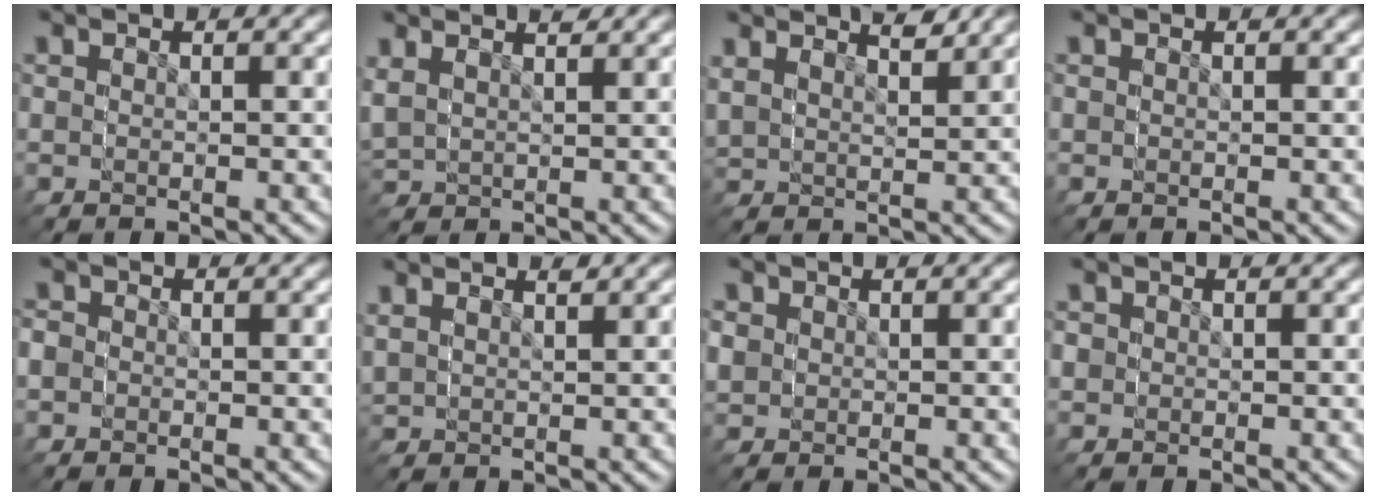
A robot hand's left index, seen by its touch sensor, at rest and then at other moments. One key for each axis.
{"total": 2.2, "fx": 1.2, "fy": 1.8, "fz": 0.4, "tx": -0.032, "ty": -0.005, "tz": 0.028}
{"total": 3.2, "fx": 2.8, "fy": 0.4, "fz": -1.4, "tx": -0.008, "ty": 0.007, "tz": 0.047}
{"total": 0.0}
{"total": 1.9, "fx": -0.1, "fy": 1.8, "fz": -0.6, "tx": -0.001, "ty": -0.024, "tz": 0.002}
{"total": 1.3, "fx": 1.0, "fy": 0.8, "fz": -0.3, "tx": -0.007, "ty": 0.000, "tz": 0.021}
{"total": 3.0, "fx": 0.5, "fy": 2.9, "fz": -0.2, "tx": -0.006, "ty": -0.021, "tz": 0.013}
{"total": 2.2, "fx": 0.3, "fy": 2.2, "fz": 0.1, "tx": -0.004, "ty": -0.015, "tz": 0.006}